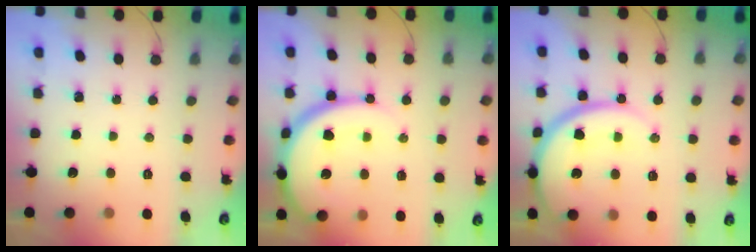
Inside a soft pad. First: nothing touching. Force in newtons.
{"total": 15.3, "press": 15.2, "slide": 1.2}
{"total": 17.0, "press": 16.9, "slide": 1.8}